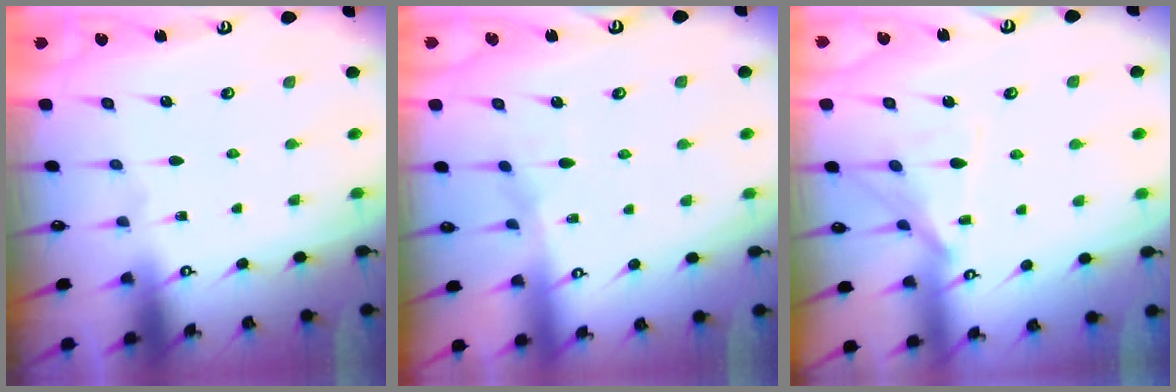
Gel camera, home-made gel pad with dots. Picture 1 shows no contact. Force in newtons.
{"total": 5.0, "press": 5.0, "slide": 0.2}
{"total": 11.3, "press": 11.3, "slide": 0.9}